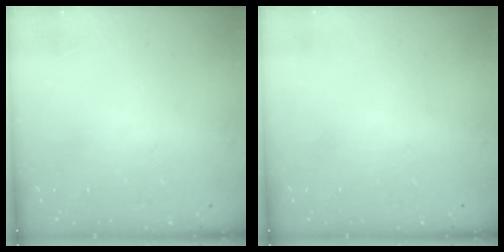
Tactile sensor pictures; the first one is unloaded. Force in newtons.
{"total": 0.0}